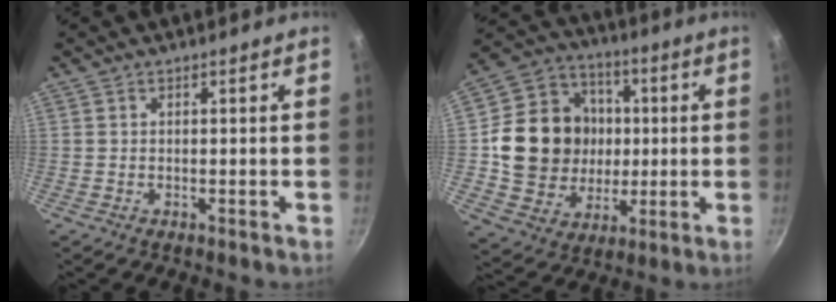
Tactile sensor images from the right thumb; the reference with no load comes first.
{"total": 18.8, "force": [0.9, 16.7, 8.7], "torque": [-0.129, 0.023, 0.020]}